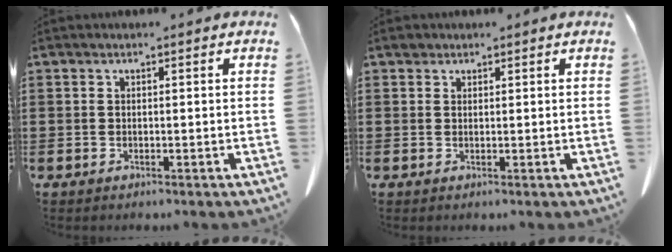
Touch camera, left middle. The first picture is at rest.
{"total": 1.0, "force": [0.8, 0.6, 0.1], "torque": [-0.005, 0.004, 0.016]}